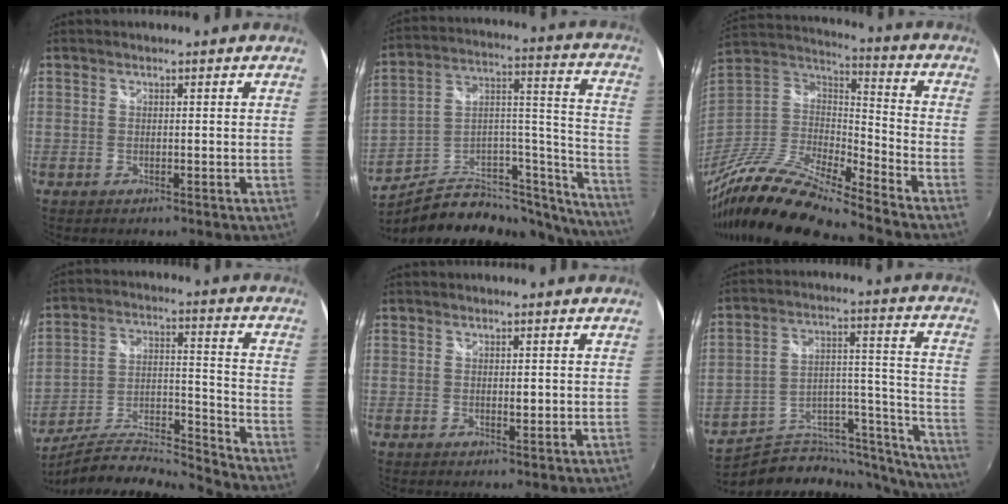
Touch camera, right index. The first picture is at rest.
{"total": 26.2, "force": [-20.5, 10.7, 12.3], "torque": [-0.143, 0.055, -0.299]}
{"total": 20.0, "force": [-15.5, 2.8, 12.3], "torque": [-0.240, -0.026, -0.303]}
{"total": 15.0, "force": [-14.2, -1.1, 4.4], "torque": [-0.081, -0.006, -0.247]}
{"total": 1.2, "force": [0.0, 0.6, 1.1], "torque": [-0.016, -0.001, 0.001]}
{"total": 22.2, "force": [-20.1, 6.4, 7.0], "torque": [-0.064, 0.049, -0.294]}